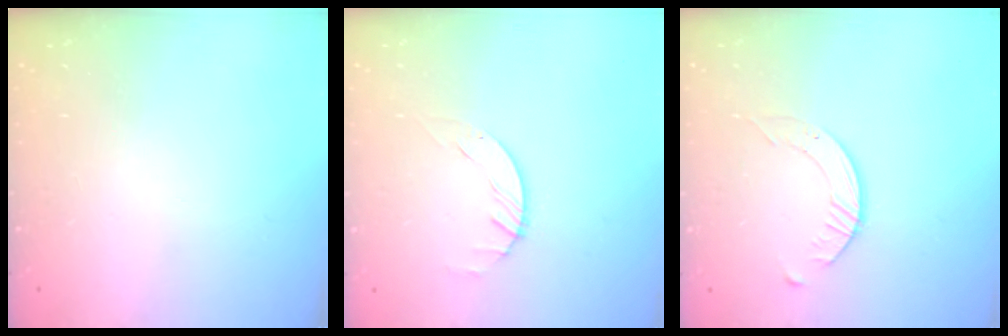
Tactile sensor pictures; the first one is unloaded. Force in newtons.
{"total": 1.5, "press": 1.5, "slide": 0.2}
{"total": 3.5, "press": 3.4, "slide": 0.4}